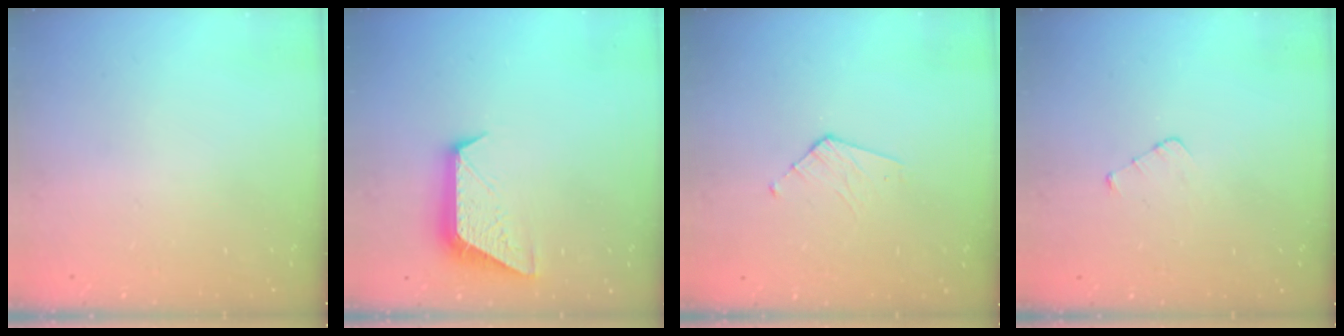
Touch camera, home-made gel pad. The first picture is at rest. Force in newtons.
{"total": 9.9, "press": 9.9, "slide": 0.5}
{"total": 3.6, "press": 3.6, "slide": 0.3}
{"total": 2.4, "press": 2.4, "slide": 0.3}